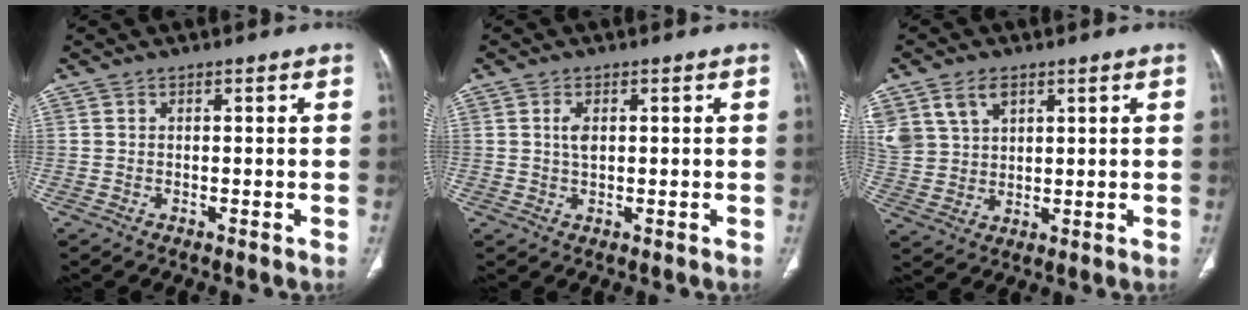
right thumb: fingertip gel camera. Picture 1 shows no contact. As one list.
[{"total": 2.5, "force": [0.6, 1.3, 2.0], "torque": [-0.037, -0.001, 0.013]}, {"total": 9.4, "force": [4.8, 6.4, 4.8], "torque": [-0.089, -0.007, 0.109]}]